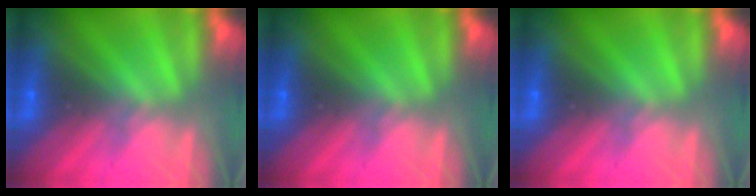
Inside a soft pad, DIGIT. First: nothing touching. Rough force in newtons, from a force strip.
{"total": 0.0}
{"total": 0.0}